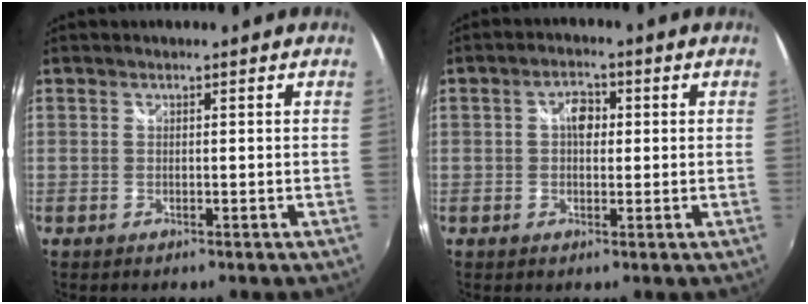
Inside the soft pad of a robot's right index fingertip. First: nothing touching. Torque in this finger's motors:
{"motor_torque": [0.51, 0.14, 0.03, 0.04]}